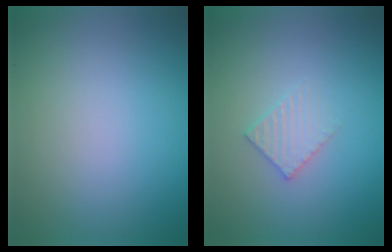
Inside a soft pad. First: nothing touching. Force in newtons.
{"total": 1.9, "press": 1.9, "slide": 0.2}